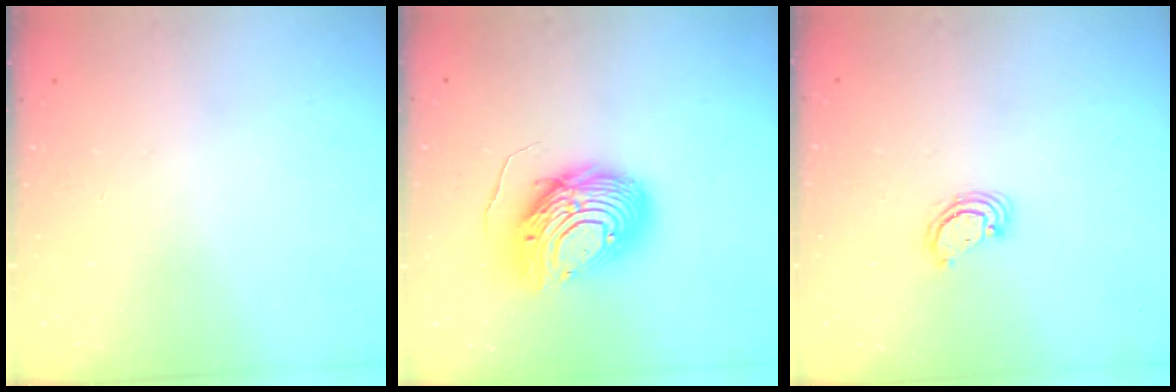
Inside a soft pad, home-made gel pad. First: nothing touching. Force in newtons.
{"total": 16.1, "press": 16.0, "slide": 1.3}
{"total": 2.9, "press": 2.9, "slide": 0.3}